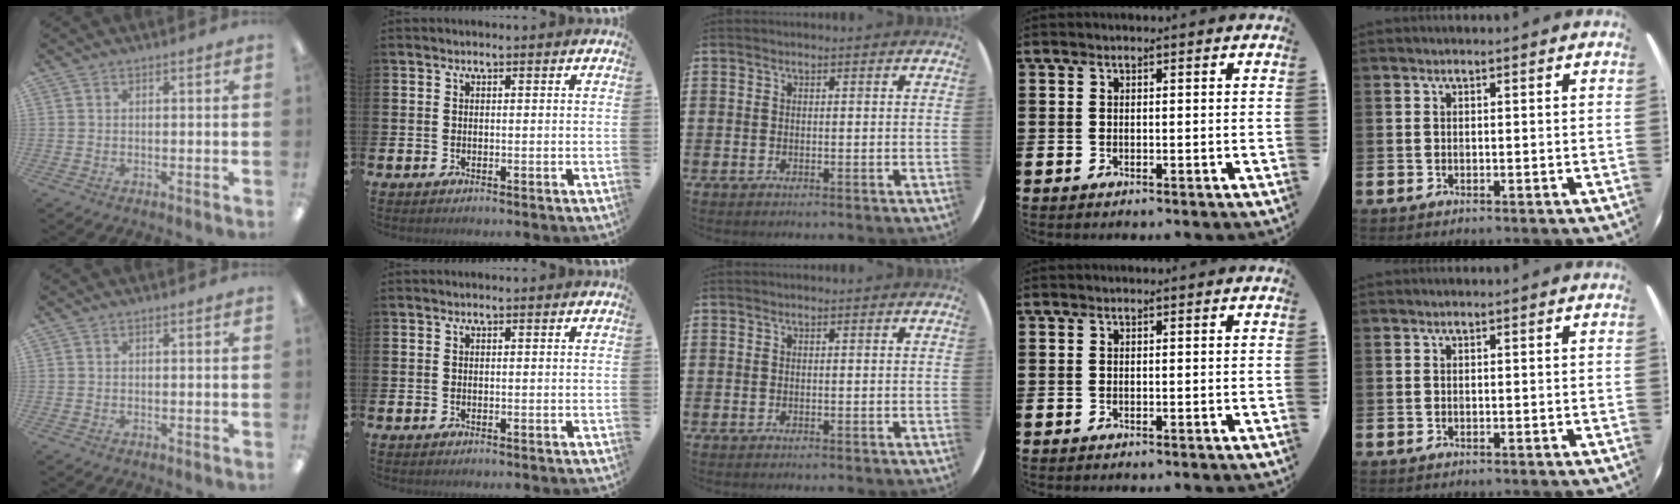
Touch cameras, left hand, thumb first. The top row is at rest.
{}